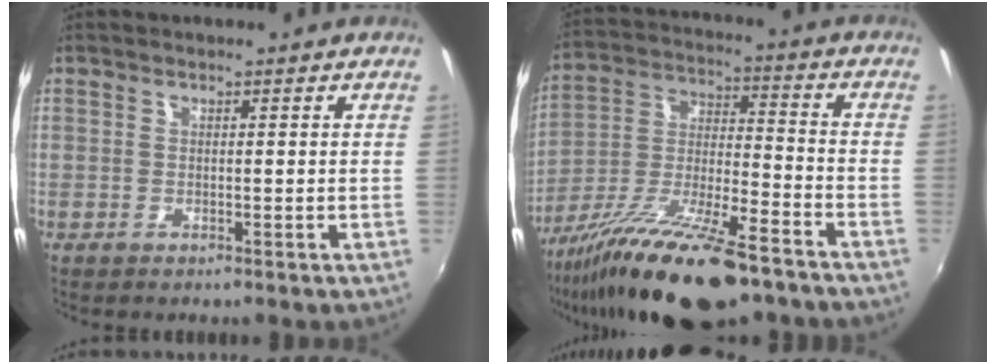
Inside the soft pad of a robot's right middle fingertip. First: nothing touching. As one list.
[{"total": 21.1, "force": [-15.0, 5.1, 13.9], "torque": [-0.267, -0.038, -0.256]}]